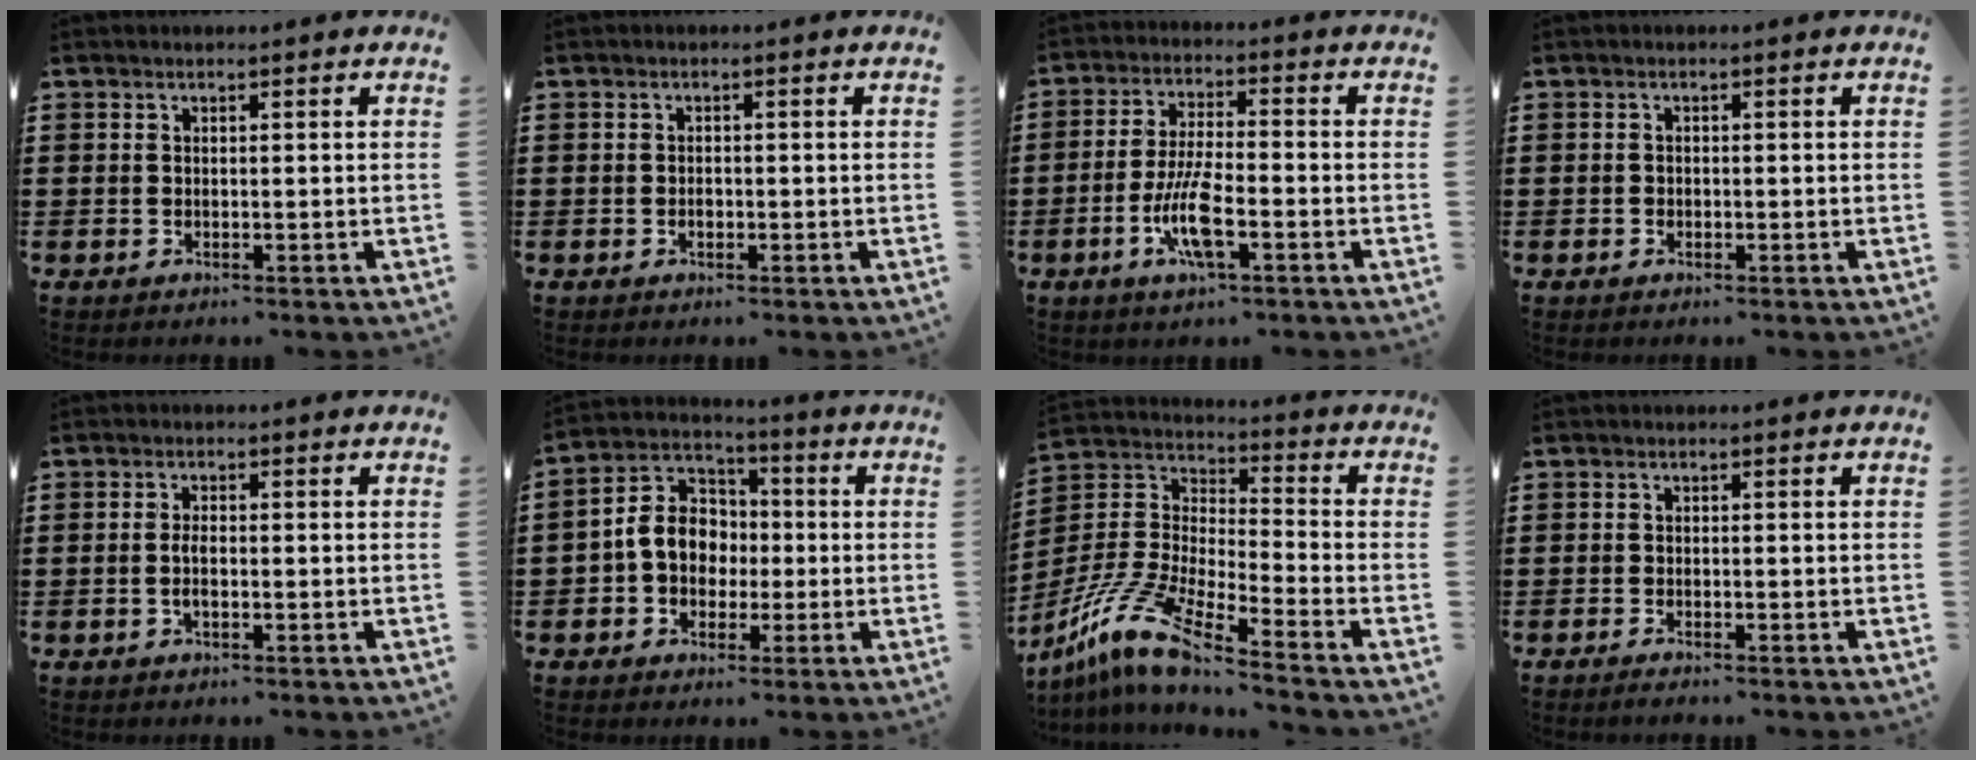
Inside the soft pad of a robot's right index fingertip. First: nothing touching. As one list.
[{"total": 1.0, "force": [-0.4, 0.6, 0.7], "torque": [-0.016, -0.002, -0.006]}, {"total": 8.2, "force": [-3.2, 2.0, 7.3], "torque": [-0.159, -0.011, -0.063]}, {"total": 0.6, "force": [-0.4, 0.5, 0.1], "torque": [-0.003, 0.002, -0.008]}, {"total": 2.0, "force": [-0.4, 0.5, 1.9], "torque": [-0.045, -0.005, -0.009]}, {"total": 8.2, "force": [-1.0, 6.8, 4.4], "torque": [-0.119, 0.016, -0.024]}, {"total": 11.0, "force": [-8.9, 0.9, 6.4], "torque": [-0.166, -0.010, -0.191]}, {"total": 0.8, "force": [-0.7, 0.0, 0.3], "torque": [-0.008, -0.005, -0.013]}]